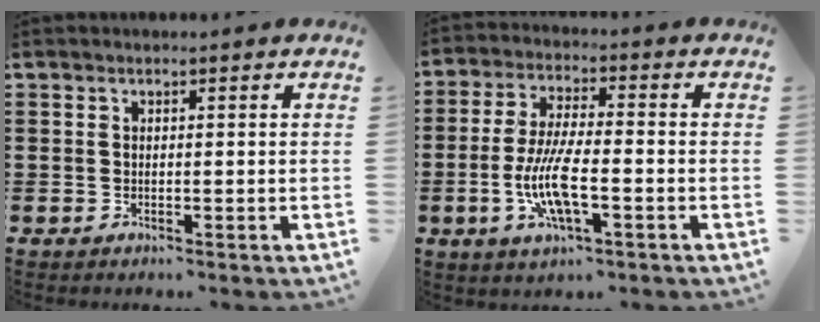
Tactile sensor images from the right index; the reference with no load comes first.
{"total": 9.1, "force": [-2.8, 2.5, 8.3], "torque": [-0.183, -0.014, -0.056]}